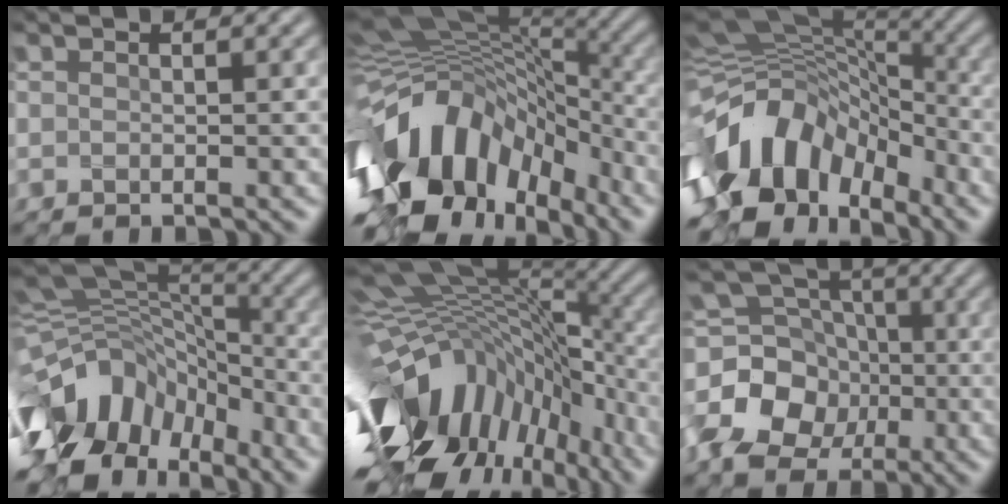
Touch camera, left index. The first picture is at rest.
{"total": 13.8, "force": [-4.4, 8.4, 10.0], "torque": [-0.208, 0.010, -0.079]}
{"total": 13.5, "force": [-5.4, 8.7, 8.9], "torque": [-0.194, 0.012, -0.109]}
{"total": 13.2, "force": [-7.0, 8.3, 7.6], "torque": [-0.166, 0.019, -0.119]}
{"total": 15.8, "force": [-5.2, 8.0, 12.6], "torque": [-0.255, 0.007, -0.090]}
{"total": 9.2, "force": [-2.7, 7.4, 4.8], "torque": [-0.108, 0.002, -0.062]}